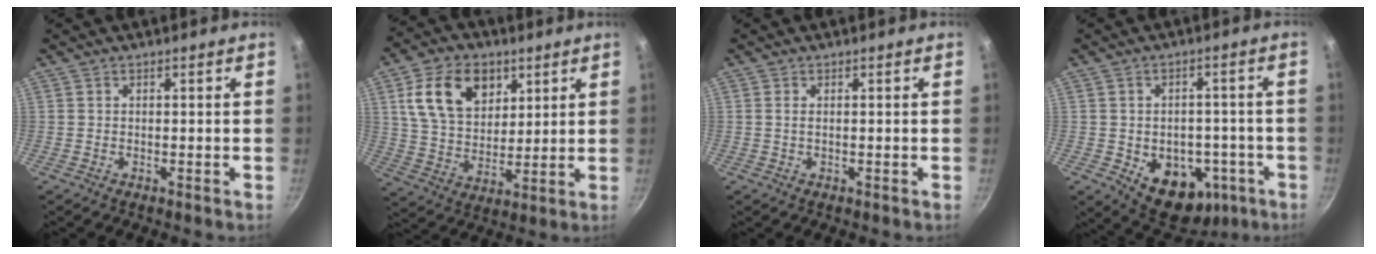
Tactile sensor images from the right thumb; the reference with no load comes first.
{"total": 15.4, "force": [6.2, 10.7, 9.2], "torque": [-0.131, -0.015, 0.111]}
{"total": 0.9, "force": [0.1, 0.4, 0.8], "torque": [-0.017, 0.000, 0.001]}
{"total": 14.1, "force": [-4.5, 10.2, 8.6], "torque": [-0.077, 0.017, -0.042]}